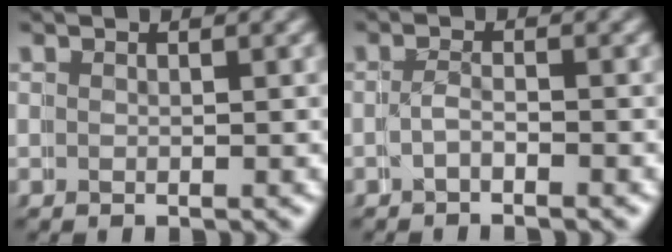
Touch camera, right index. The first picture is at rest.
{"total": 0.9, "force": [-0.9, 0.1, -0.2], "torque": [-0.006, -0.003, -0.024]}